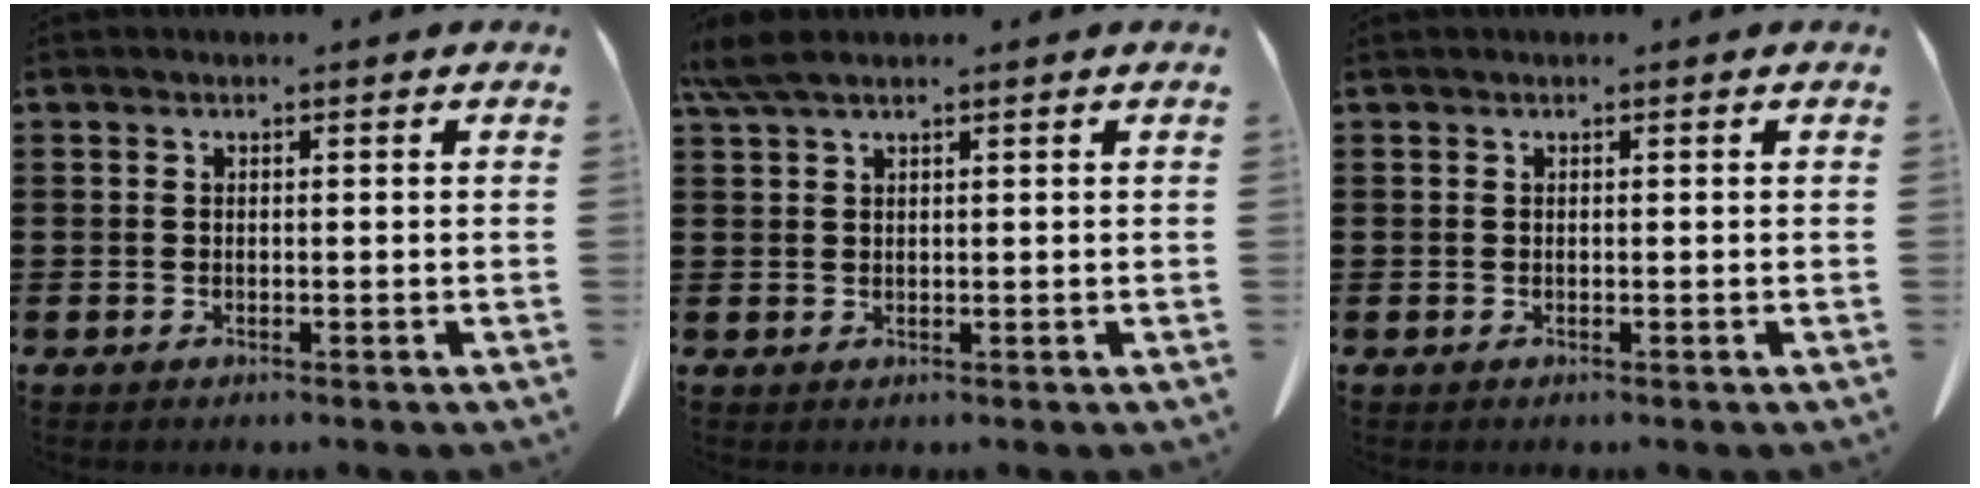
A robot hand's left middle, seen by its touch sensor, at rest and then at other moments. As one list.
[{"total": 3.3, "force": [2.3, 0.6, 2.3], "torque": [-0.052, 0.000, 0.044]}, {"total": 0.0}]